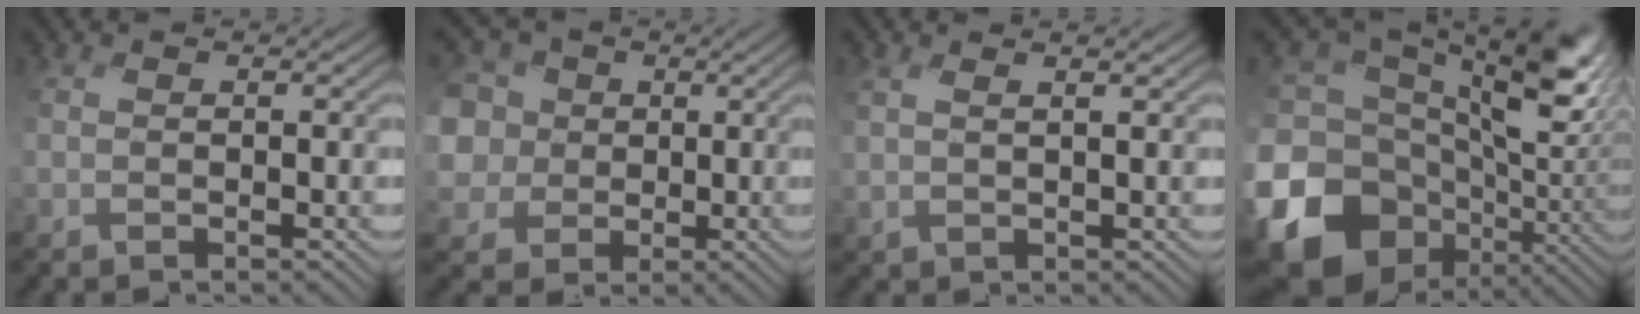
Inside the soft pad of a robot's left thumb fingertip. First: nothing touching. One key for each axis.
{"total": 10.9, "fx": 0.2, "fy": 9.9, "fz": 4.6, "tx": -0.193, "ty": 0.002, "tz": -0.016}
{"total": 1.9, "fx": 1.3, "fy": -0.2, "fz": 1.4, "tx": -0.033, "ty": 0.007, "tz": 0.026}
{"total": 15.6, "fx": -3.7, "fy": 10.7, "fz": 10.8, "tx": -0.239, "ty": -0.012, "tz": -0.078}